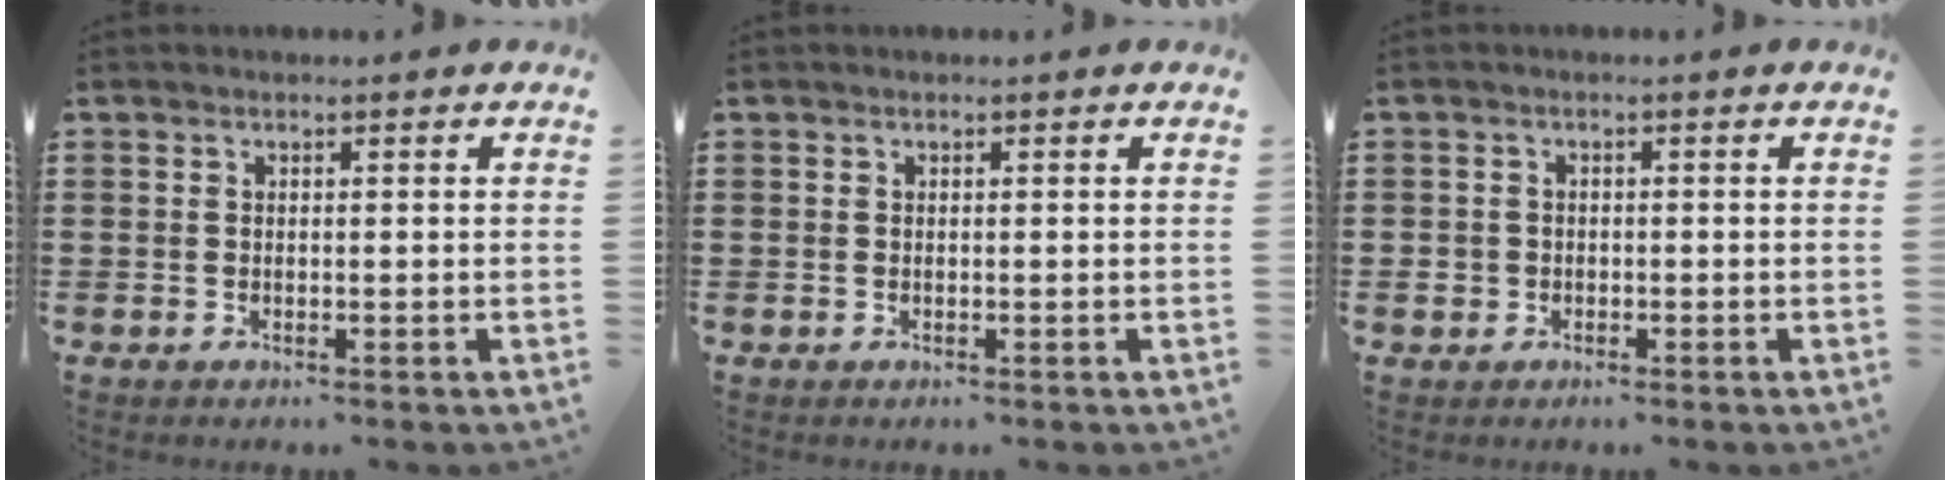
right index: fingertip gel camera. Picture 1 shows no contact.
{"total": 0.0}
{"total": 1.6, "force": [-0.6, 1.4, 0.4], "torque": [-0.012, 0.001, -0.015]}